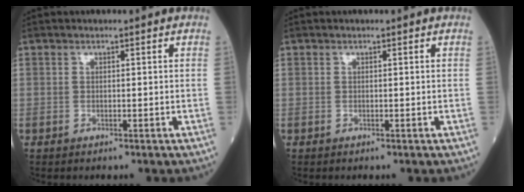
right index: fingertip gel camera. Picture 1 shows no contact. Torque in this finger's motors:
{"motor_torque": [0.13, 0.05, 0.04, -0.01]}